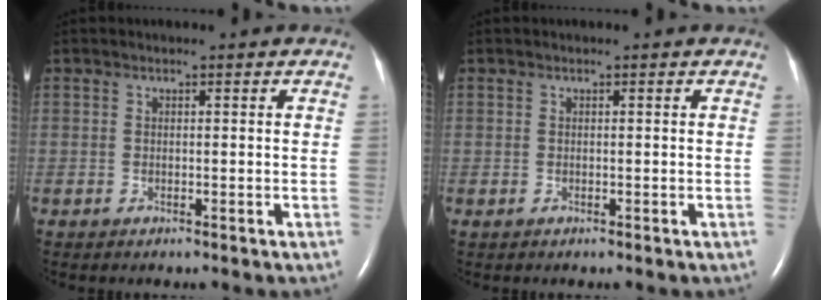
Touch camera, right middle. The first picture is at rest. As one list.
[{"total": 0.0}]